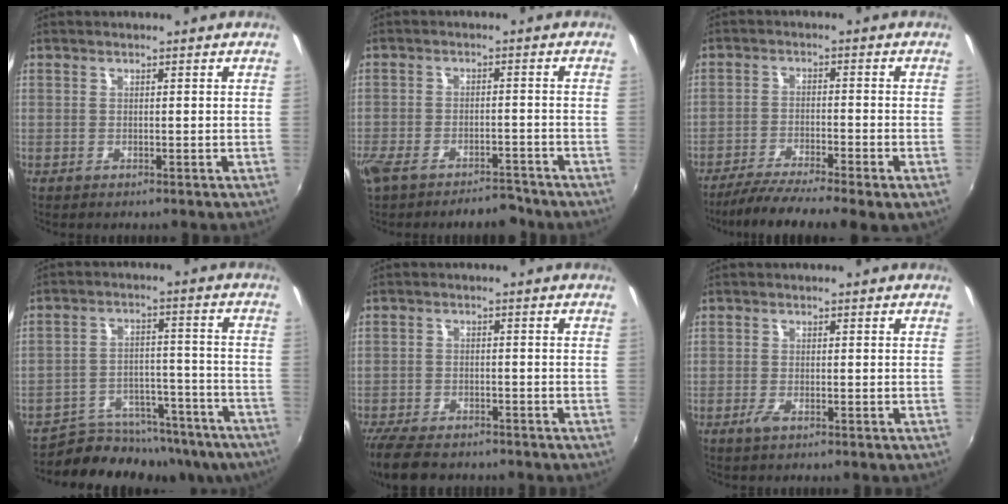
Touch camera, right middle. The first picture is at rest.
{"total": 8.8, "force": [-7.3, 3.2, 3.7], "torque": [-0.094, -0.006, -0.113]}
{"total": 9.9, "force": [-7.6, 0.0, 6.3], "torque": [-0.123, -0.025, -0.127]}
{"total": 17.3, "force": [-15.1, 6.2, 5.8], "torque": [-0.103, 0.006, -0.202]}
{"total": 9.0, "force": [-7.4, 3.2, 3.8], "torque": [-0.100, -0.021, -0.127]}
{"total": 1.6, "force": [-0.9, 0.4, 1.2], "torque": [-0.026, -0.005, -0.018]}